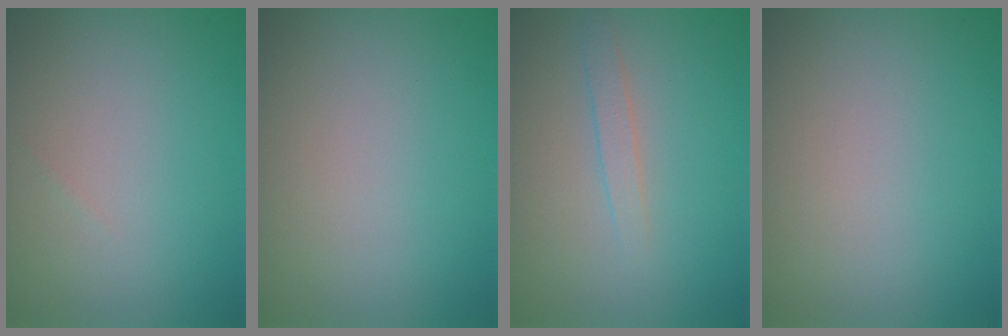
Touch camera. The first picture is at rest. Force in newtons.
{"total": 0.0}
{"total": 1.2, "press": 1.2, "slide": 0.0}
{"total": 0.0}